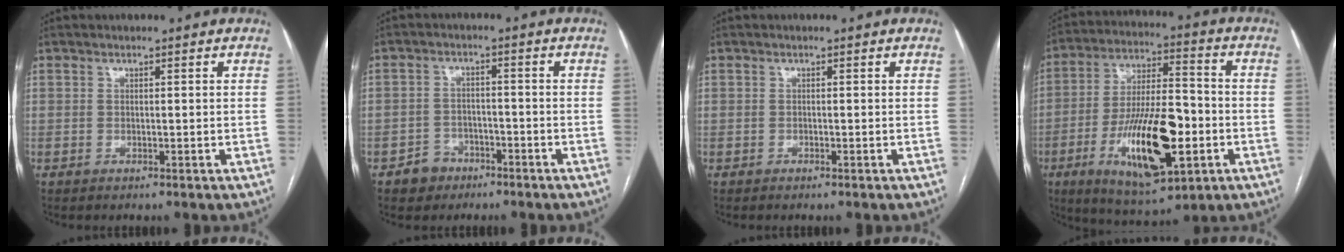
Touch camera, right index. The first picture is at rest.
{"total": 4.1, "force": [-2.6, 3.1, 0.6], "torque": [-0.007, 0.012, -0.040]}
{"total": 0.0}
{"total": 18.6, "force": [-5.6, 5.5, 16.8], "torque": [-0.314, -0.004, -0.087]}